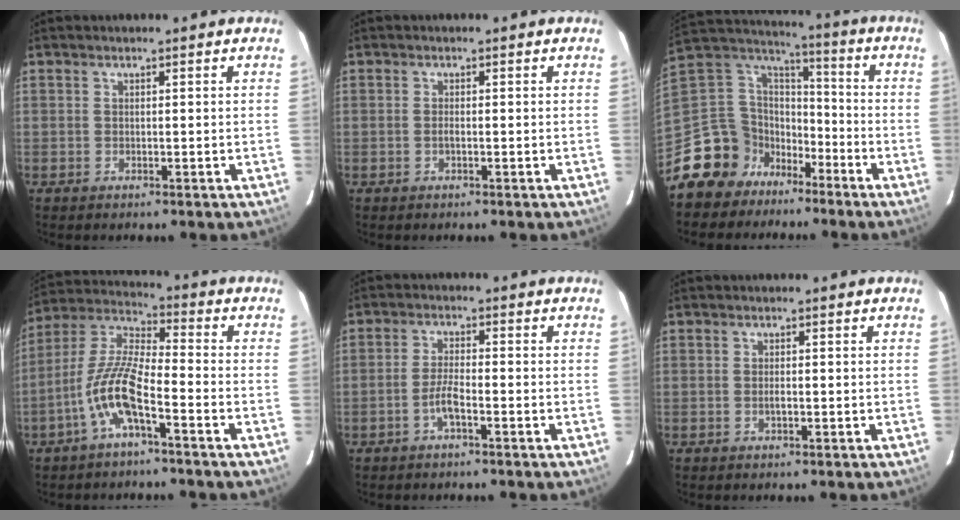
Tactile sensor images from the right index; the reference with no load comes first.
{"total": 0.6, "force": [-0.3, 0.2, 0.5], "torque": [-0.010, 0.000, -0.005]}
{"total": 14.5, "force": [-9.8, 10.2, 3.2], "torque": [-0.098, 0.045, -0.175]}
{"total": 10.5, "force": [-5.1, 2.2, 8.9], "torque": [-0.196, 0.006, -0.101]}
{"total": 3.5, "force": [-2.0, 0.5, 2.8], "torque": [-0.066, 0.004, -0.040]}
{"total": 0.8, "force": [-0.3, 0.4, 0.7], "torque": [-0.014, -0.001, -0.004]}